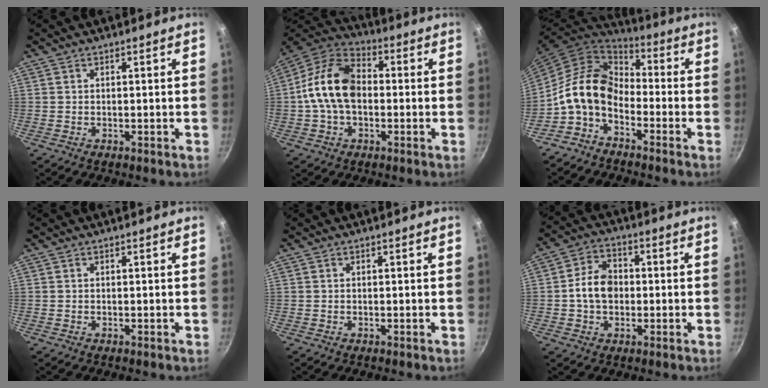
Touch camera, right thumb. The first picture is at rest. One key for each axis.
{"total": 14.6, "fx": -0.3, "fy": 9.7, "fz": 10.9, "tx": -0.175, "ty": 0.036, "tz": -0.026}
{"total": 13.0, "fx": -4.0, "fy": 8.9, "fz": 8.6, "tx": -0.145, "ty": 0.060, "tz": -0.103}
{"total": 0.0}
{"total": 0.0}
{"total": 8.1, "fx": -0.4, "fy": 6.2, "fz": 5.2, "tx": -0.069, "ty": 0.018, "tz": -0.018}